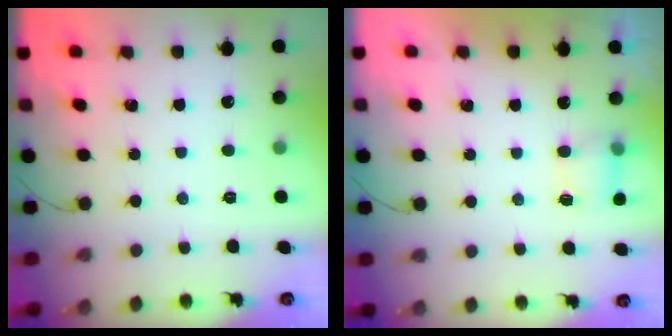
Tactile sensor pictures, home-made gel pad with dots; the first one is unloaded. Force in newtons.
{"total": 3.9, "press": 3.7, "slide": 1.2}